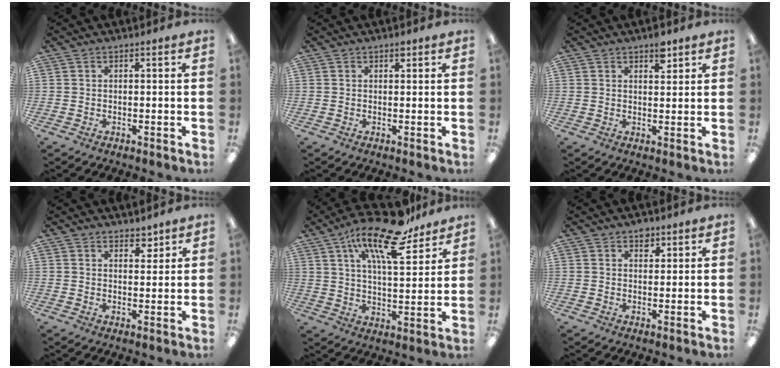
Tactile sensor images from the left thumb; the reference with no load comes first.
{"total": 1.1, "force": [0.8, 0.5, 0.6], "torque": [-0.005, -0.002, 0.013]}
{"total": 4.4, "force": [3.0, 2.0, 2.5], "torque": [-0.015, -0.018, 0.045]}
{"total": 3.5, "force": [3.0, 1.4, 0.9], "torque": [0.004, -0.020, 0.052]}
{"total": 18.3, "force": [12.6, 6.1, 11.8], "torque": [-0.196, -0.069, 0.208]}
{"total": 2.8, "force": [2.0, 1.7, 1.1], "torque": [0.001, -0.008, 0.032]}